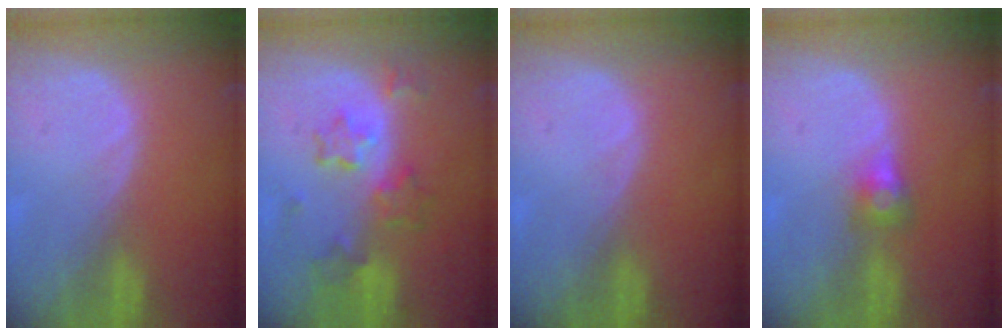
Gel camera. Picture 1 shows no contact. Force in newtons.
{"total": 7.2, "press": 6.4, "slide": 3.4}
{"total": 0.0}
{"total": 2.8, "press": 2.6, "slide": 1.0}